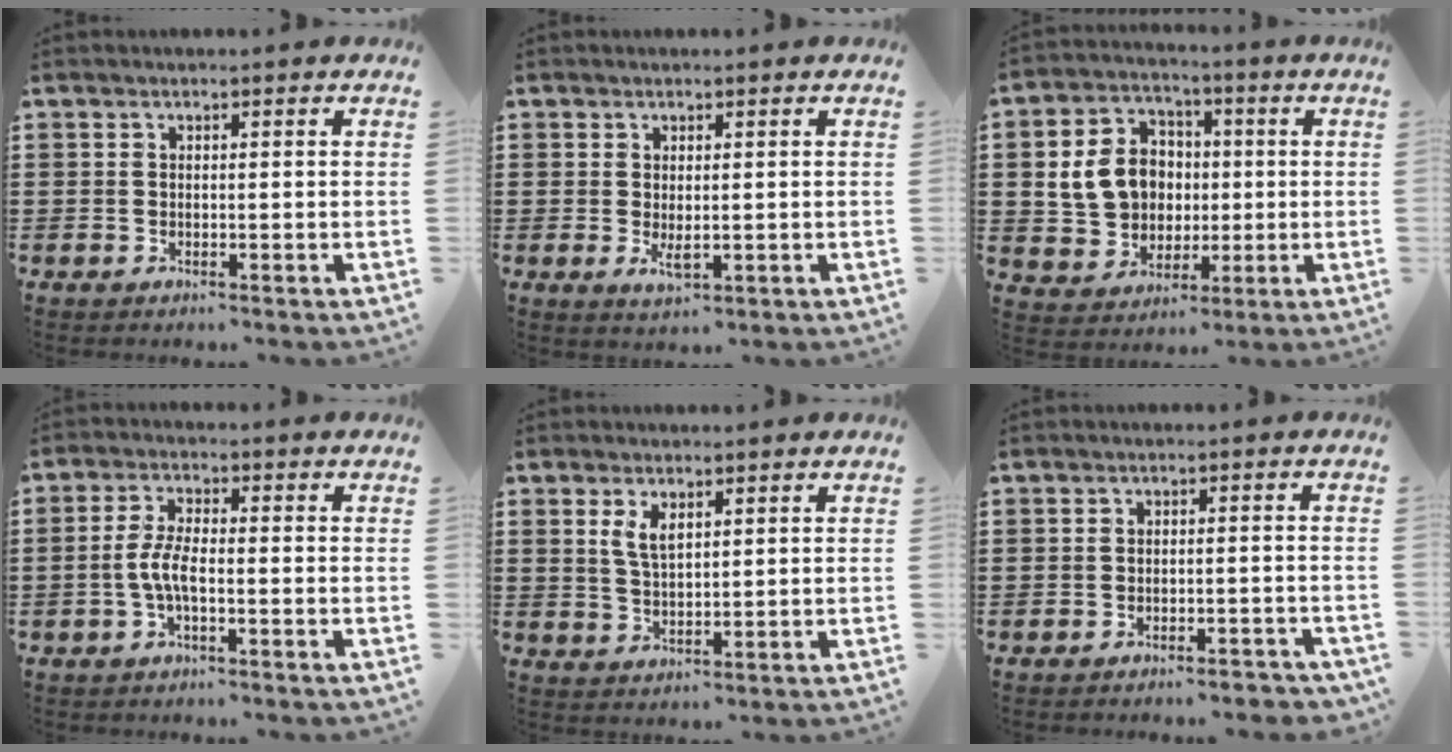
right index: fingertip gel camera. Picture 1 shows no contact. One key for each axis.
{"total": 2.3, "fx": 0.0, "fy": 0.9, "fz": 2.1, "tx": -0.039, "ty": -0.001, "tz": 0.001}
{"total": 9.2, "fx": 0.9, "fy": 8.0, "fz": 4.5, "tx": -0.120, "ty": 0.018, "tz": 0.018}
{"total": 4.3, "fx": -1.3, "fy": 1.0, "fz": 4.0, "tx": -0.098, "ty": -0.006, "tz": -0.033}
{"total": 3.3, "fx": 1.6, "fy": 1.3, "fz": 2.5, "tx": -0.054, "ty": 0.004, "tz": 0.029}
{"total": 3.1, "fx": -3.0, "fy": 0.0, "fz": 0.8, "tx": -0.017, "ty": 0.000, "tz": -0.062}